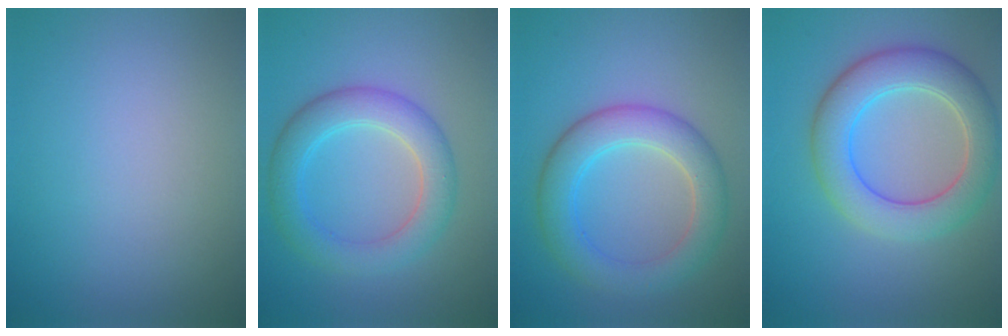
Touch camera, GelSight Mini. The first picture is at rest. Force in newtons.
{"total": 4.9, "press": 4.9, "slide": 0.1}
{"total": 5.5, "press": 5.5, "slide": 0.1}
{"total": 6.7, "press": 6.7, "slide": 0.2}